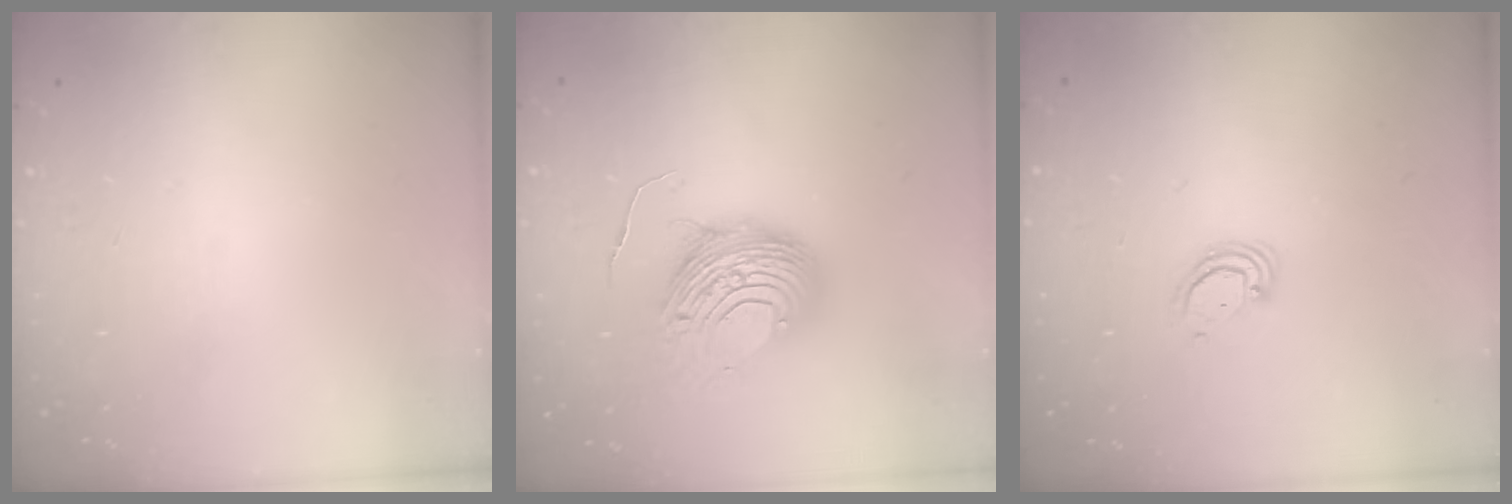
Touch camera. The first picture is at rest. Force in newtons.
{"total": 12.1, "press": 12.1, "slide": 1.2}
{"total": 3.6, "press": 3.6, "slide": 0.3}